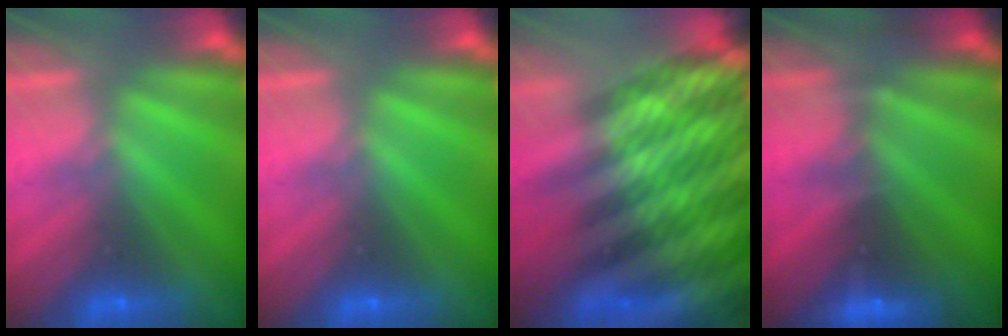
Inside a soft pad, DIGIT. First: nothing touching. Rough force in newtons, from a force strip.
{"total": 0.0}
{"total": 6.8}
{"total": 9.4}